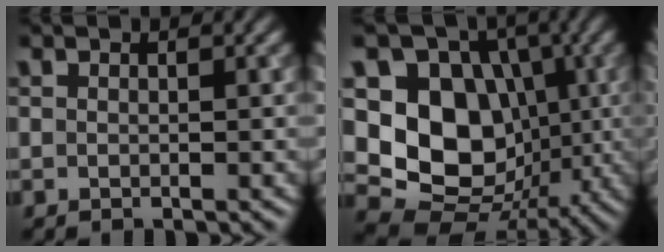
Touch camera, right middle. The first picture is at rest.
{"total": 11.1, "force": [-0.2, 8.9, 6.7], "torque": [-0.107, -0.013, -0.017]}